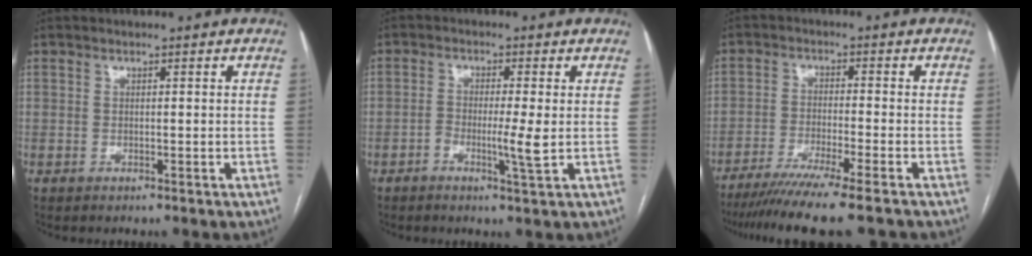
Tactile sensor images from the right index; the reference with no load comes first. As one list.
[{"total": 4.2, "force": [-0.9, 0.0, 4.1], "torque": [-0.074, -0.005, -0.016]}, {"total": 12.0, "force": [-9.7, -0.9, 6.9], "torque": [-0.089, -0.034, -0.152]}]